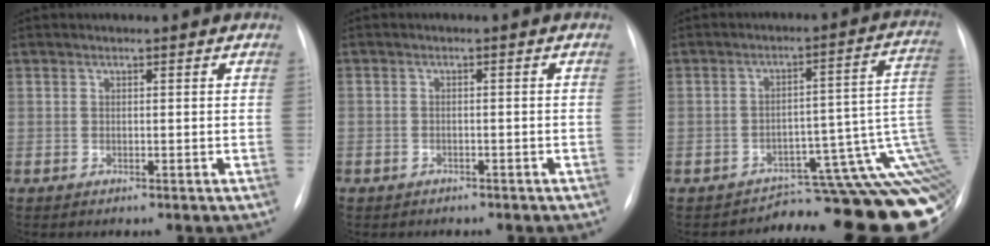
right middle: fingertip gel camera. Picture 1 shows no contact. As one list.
[{"total": 2.6, "force": [-2.1, 1.4, 0.5], "torque": [-0.015, 0.004, -0.019]}, {"total": 14.9, "force": [-11.2, 3.4, 9.2], "torque": [0.009, 0.083, -0.123]}]